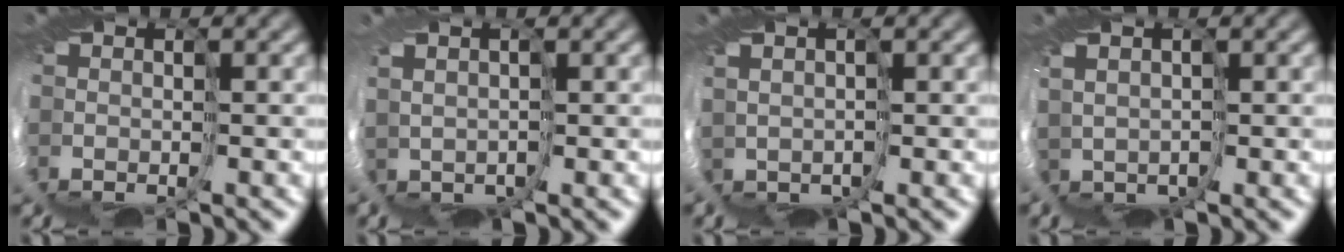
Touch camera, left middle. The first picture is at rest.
{"total": 1.4, "force": [1.2, 0.5, -0.5], "torque": [0.008, 0.004, 0.018]}
{"total": 1.1, "force": [0.8, 0.6, -0.4], "torque": [0.005, -0.001, 0.018]}
{"total": 1.7, "force": [1.3, 0.9, -0.3], "torque": [0.001, -0.001, 0.023]}